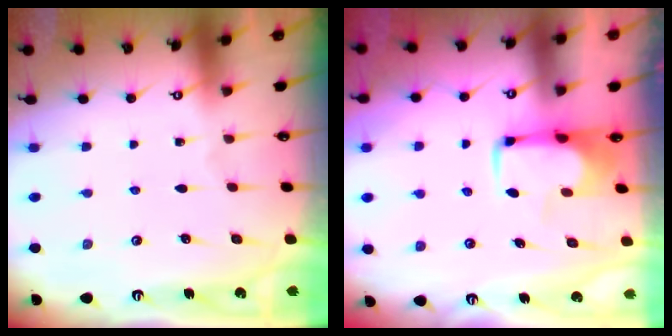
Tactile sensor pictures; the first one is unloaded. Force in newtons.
{"total": 1.7, "press": 1.7, "slide": 0.4}